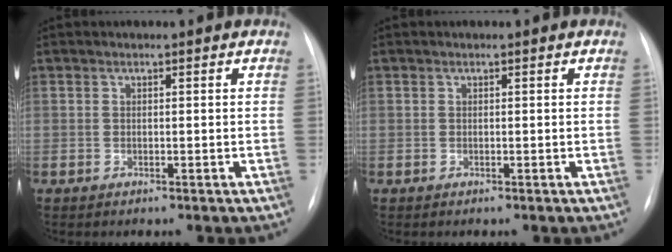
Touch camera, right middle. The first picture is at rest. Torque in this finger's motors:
{"motor_torque": [-0.55, -0.48, -0.06, -0.01]}